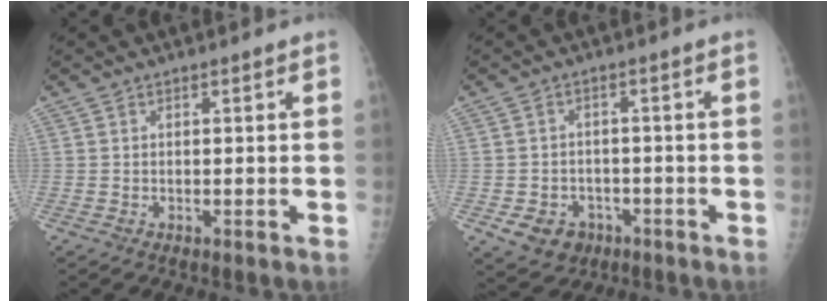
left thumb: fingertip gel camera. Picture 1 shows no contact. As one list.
[{"total": 6.4, "force": [-2.7, 5.4, 2.2], "torque": [-0.024, 0.016, -0.030]}]